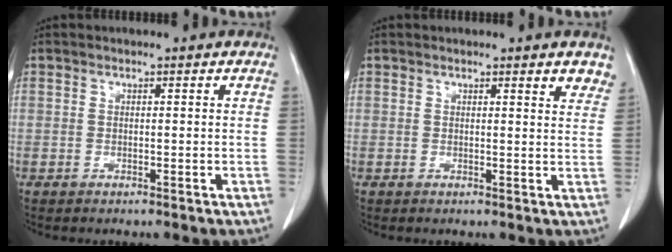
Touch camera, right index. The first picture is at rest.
{"total": 3.0, "force": [2.6, 0.5, 1.6], "torque": [-0.015, -0.011, 0.017]}